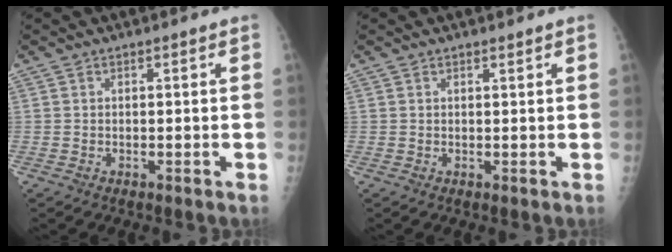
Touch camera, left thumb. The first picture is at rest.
{"total": 0.6, "force": [0.5, 0.2, 0.3], "torque": [-0.006, -0.004, 0.008]}